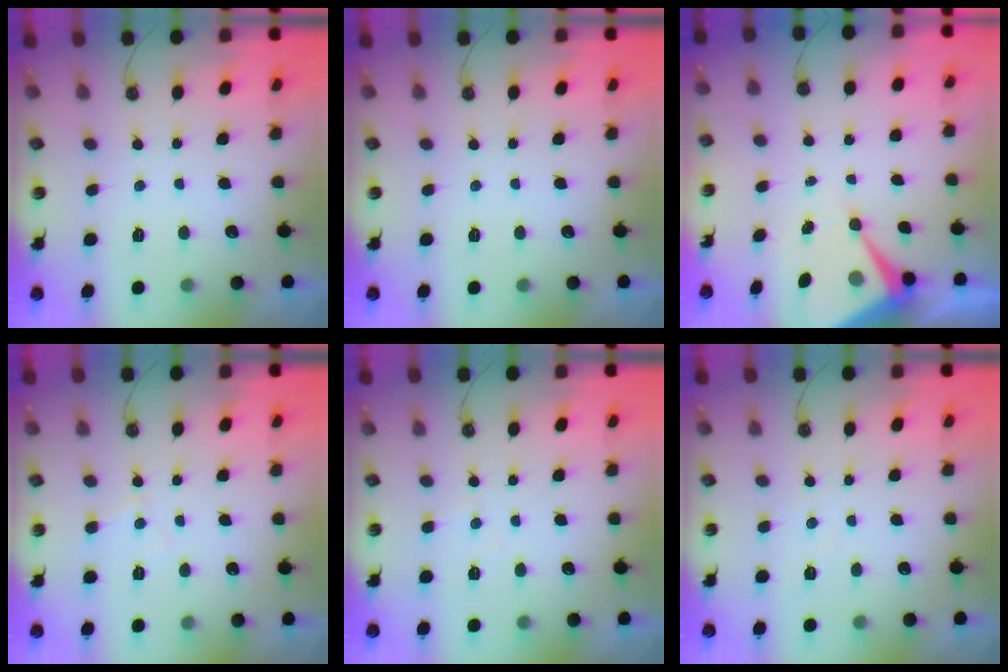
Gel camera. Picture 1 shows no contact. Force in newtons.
{"total": 0.0}
{"total": 8.1, "press": 8.1, "slide": 0.2}
{"total": 5.4, "press": 5.4, "slide": 0.7}
{"total": 4.4, "press": 4.4, "slide": 0.7}
{"total": 3.8, "press": 3.7, "slide": 0.6}